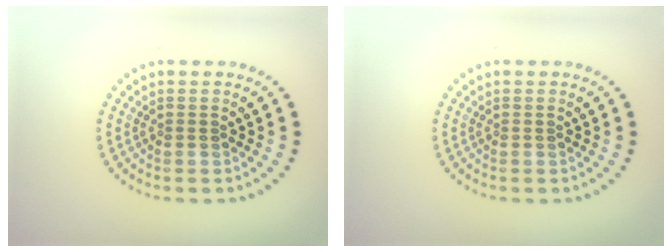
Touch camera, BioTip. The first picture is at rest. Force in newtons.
{"total": 0.0}